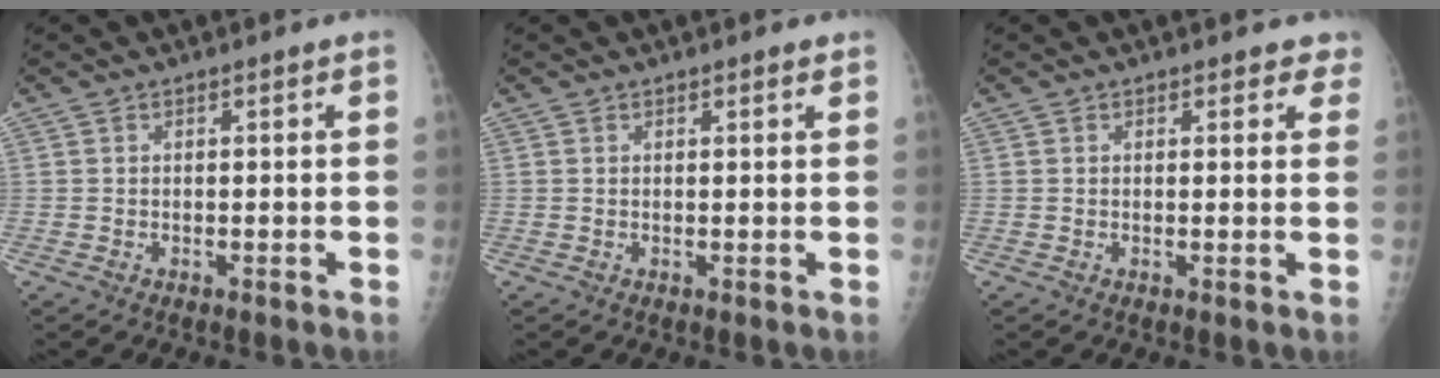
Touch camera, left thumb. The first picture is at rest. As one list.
[{"total": 0.8, "force": [0.6, 0.2, 0.4], "torque": [-0.003, -0.003, 0.007]}, {"total": 2.6, "force": [2.1, 1.3, 0.8], "torque": [0.022, -0.008, 0.012]}]